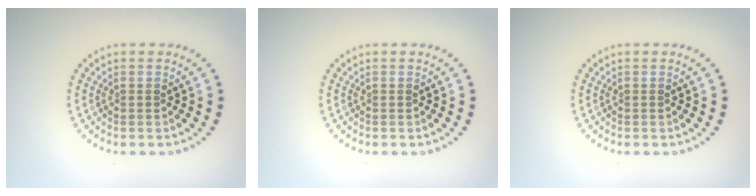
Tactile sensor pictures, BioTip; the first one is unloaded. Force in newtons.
{"total": 0.0}
{"total": 0.0}